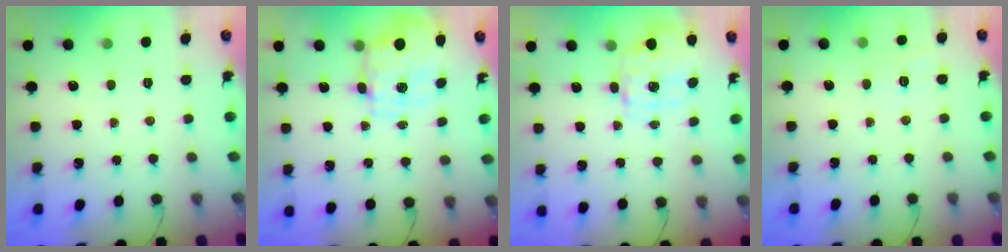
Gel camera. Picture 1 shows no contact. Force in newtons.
{"total": 3.1, "press": 3.0, "slide": 1.0}
{"total": 3.9, "press": 3.9, "slide": 0.8}
{"total": 5.0, "press": 4.8, "slide": 1.5}